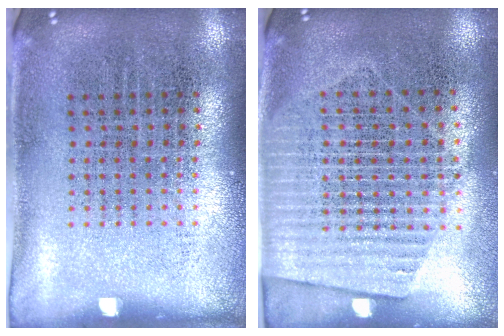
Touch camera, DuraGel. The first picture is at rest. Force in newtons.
{"total": 1.6, "press": 1.4, "slide": 0.8}